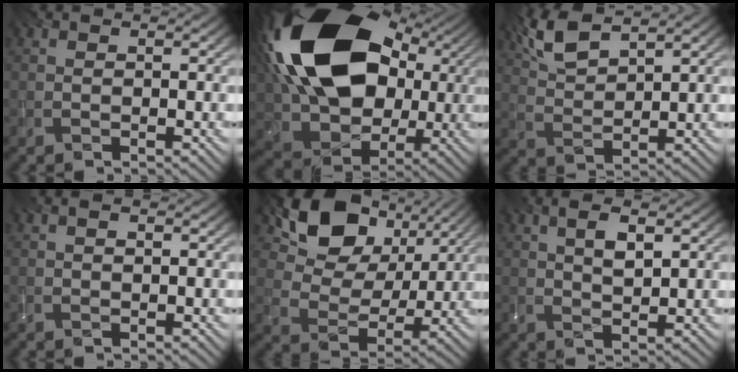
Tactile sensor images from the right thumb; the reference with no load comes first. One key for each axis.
{"total": 22.3, "fx": 5.0, "fy": 15.8, "fz": 14.9, "tx": -0.326, "ty": 0.018, "tz": 0.092}
{"total": 6.9, "fx": 4.9, "fy": 2.0, "fz": 4.5, "tx": -0.113, "ty": 0.011, "tz": 0.103}
{"total": 1.1, "fx": 0.3, "fy": 0.6, "fz": 0.9, "tx": -0.017, "ty": 0.001, "tz": 0.003}
{"total": 13.5, "fx": 7.3, "fy": 8.9, "fz": 7.1, "tx": -0.132, "ty": 0.005, "tz": 0.125}
{"total": 3.7, "fx": 1.5, "fy": 1.5, "fz": 3.1, "tx": -0.065, "ty": 0.001, "tz": 0.031}